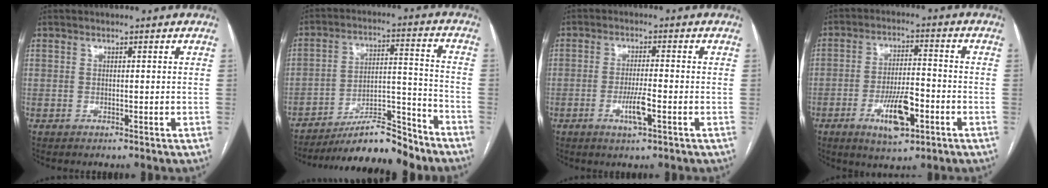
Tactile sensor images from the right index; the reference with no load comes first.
{"total": 13.7, "force": [-12.0, 2.1, 6.3], "torque": [-0.094, 0.025, -0.199]}
{"total": 4.4, "force": [-1.7, 0.4, 4.1], "torque": [-0.077, -0.006, -0.030]}
{"total": 9.1, "force": [-3.8, 2.8, 7.7], "torque": [-0.142, -0.001, -0.060]}